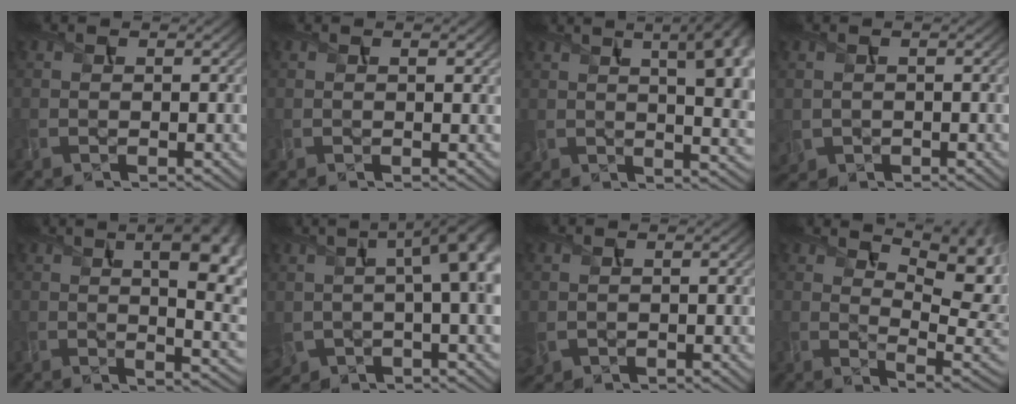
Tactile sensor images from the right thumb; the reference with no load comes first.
{"total": 1.1, "force": [0.7, 0.3, 0.9], "torque": [-0.015, 0.000, 0.012]}
{"total": 17.2, "force": [5.4, 7.6, 14.5], "torque": [-0.180, 0.051, 0.083]}
{"total": 1.9, "force": [-0.2, 1.9, 0.4], "torque": [-0.023, -0.014, -0.002]}
{"total": 14.4, "force": [3.8, 5.7, 12.7], "torque": [-0.155, 0.024, 0.059]}
{"total": 12.9, "force": [1.3, 6.2, 11.2], "torque": [-0.198, -0.006, 0.034]}
{"total": 1.4, "force": [0.1, 1.1, 0.9], "torque": [-0.033, -0.004, 0.005]}
{"total": 13.0, "force": [6.3, 5.7, 9.8], "torque": [-0.163, 0.021, 0.107]}